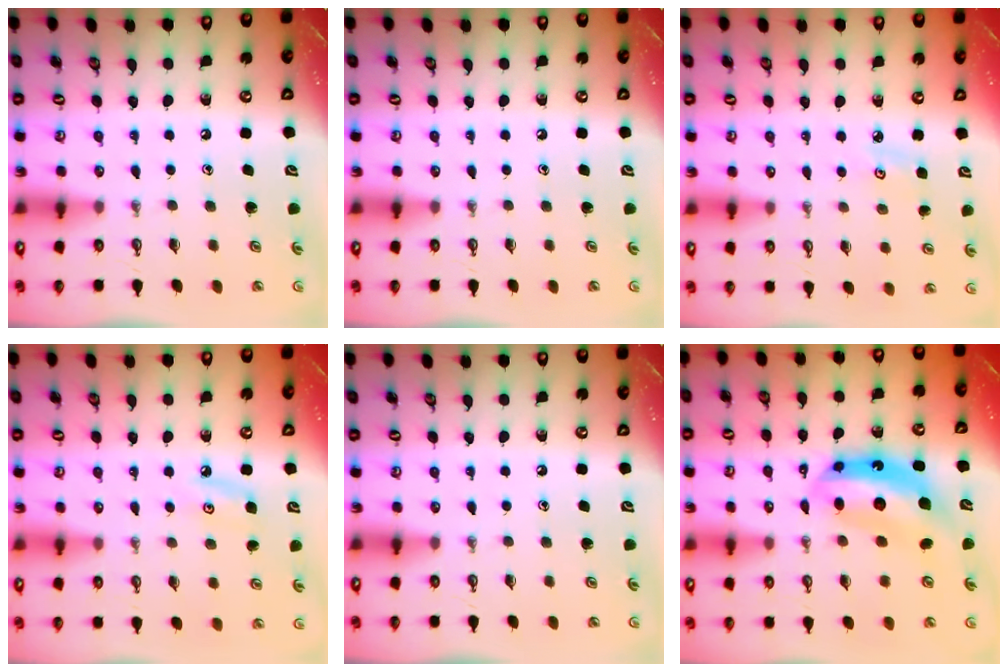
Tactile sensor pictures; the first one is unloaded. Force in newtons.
{"total": 0.0}
{"total": 3.3, "press": 3.3, "slide": 0.3}
{"total": 4.9, "press": 4.8, "slide": 0.7}
{"total": 0.0}
{"total": 11.2, "press": 11.1, "slide": 0.9}